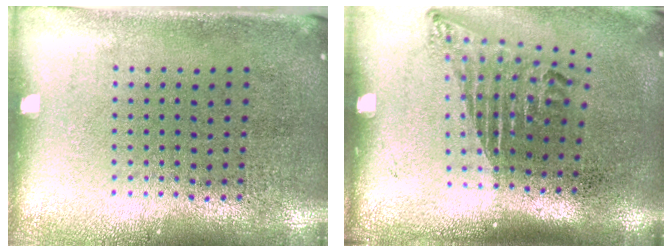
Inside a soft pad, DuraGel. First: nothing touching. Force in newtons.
{"total": 1.7, "press": 1.1, "slide": 1.3}